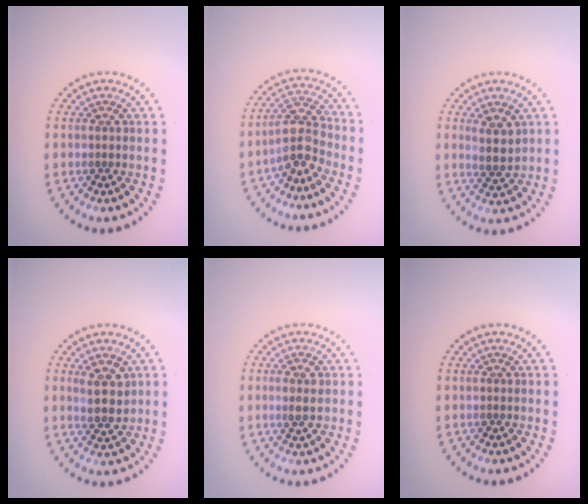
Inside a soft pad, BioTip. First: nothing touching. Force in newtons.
{"total": 3.4, "press": 2.8, "slide": 1.8}
{"total": 2.4, "press": 2.1, "slide": 1.1}
{"total": 2.8, "press": 2.7, "slide": 0.9}
{"total": 1.6, "press": 1.6, "slide": 0.2}
{"total": 0.0}